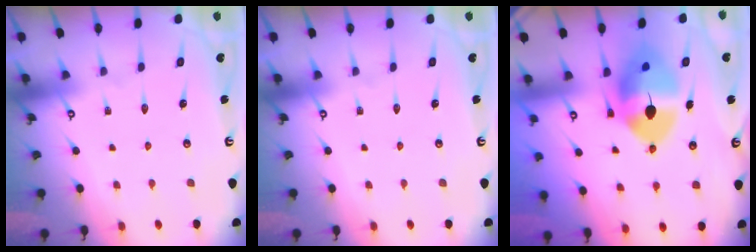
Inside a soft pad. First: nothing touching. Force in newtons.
{"total": 0.0}
{"total": 12.9, "press": 12.8, "slide": 1.8}